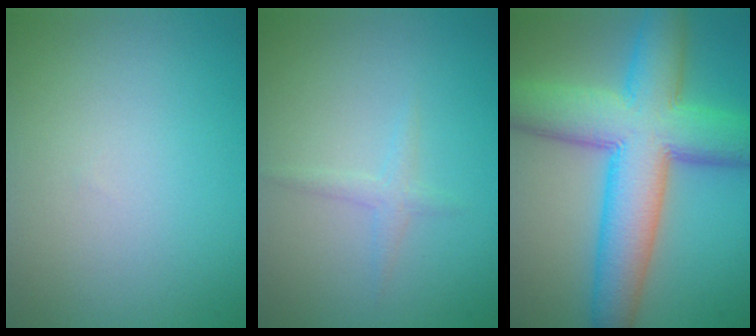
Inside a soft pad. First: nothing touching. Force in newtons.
{"total": 1.2, "press": 1.2, "slide": 0.0}
{"total": 11.5, "press": 11.5, "slide": 0.3}